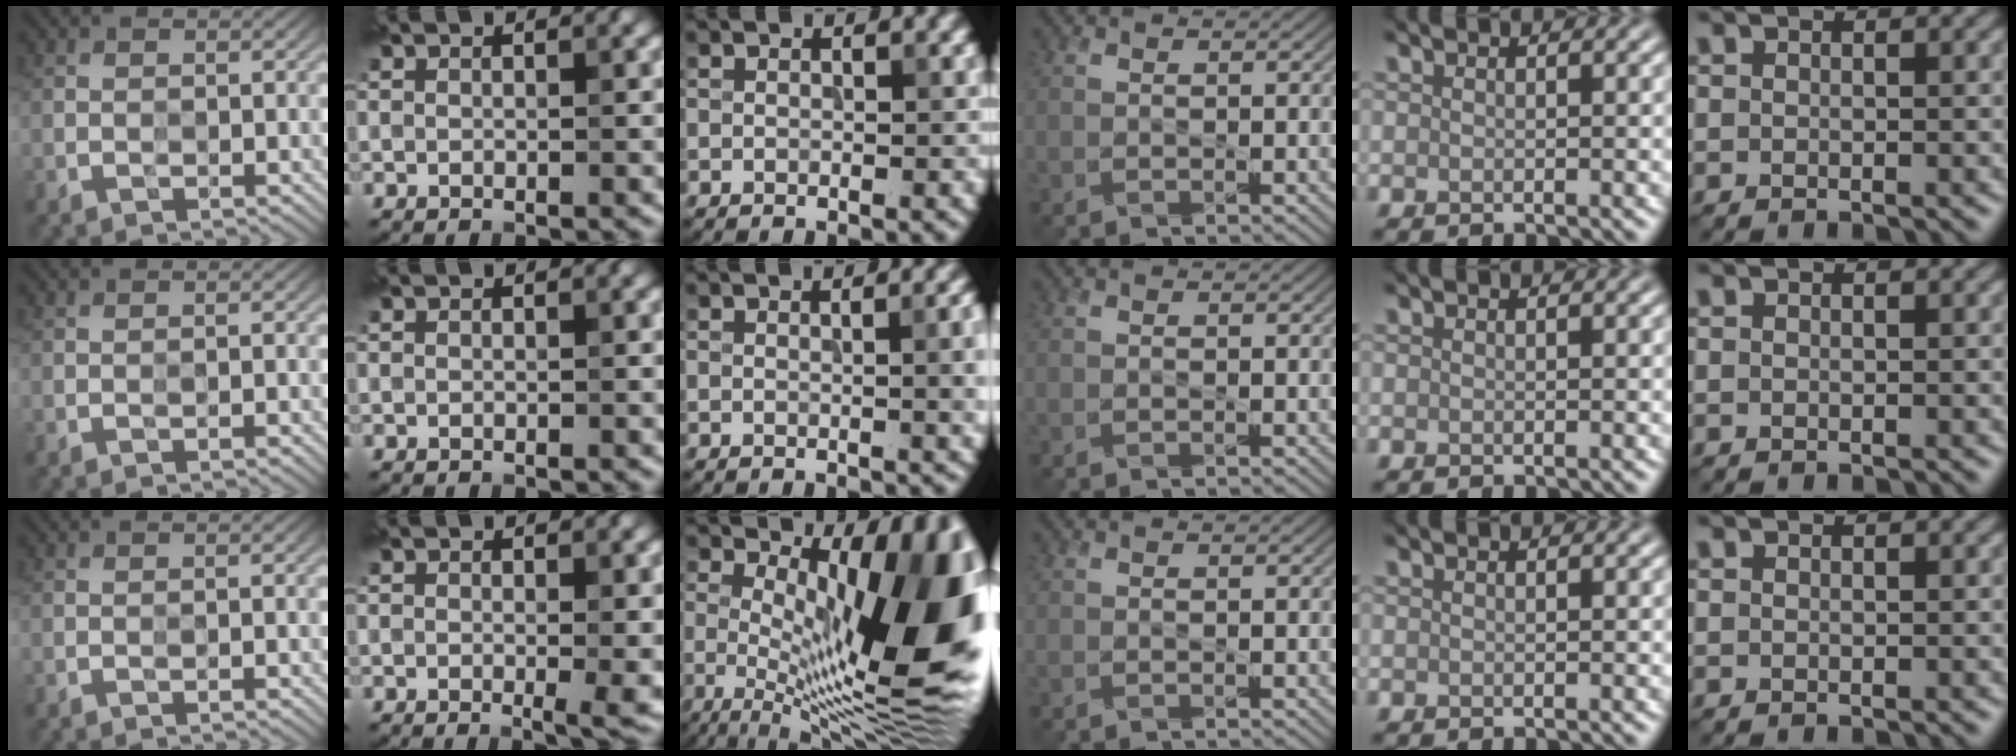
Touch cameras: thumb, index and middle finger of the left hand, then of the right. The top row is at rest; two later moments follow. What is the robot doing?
{"motion": "press", "object": "grip strengthener"}